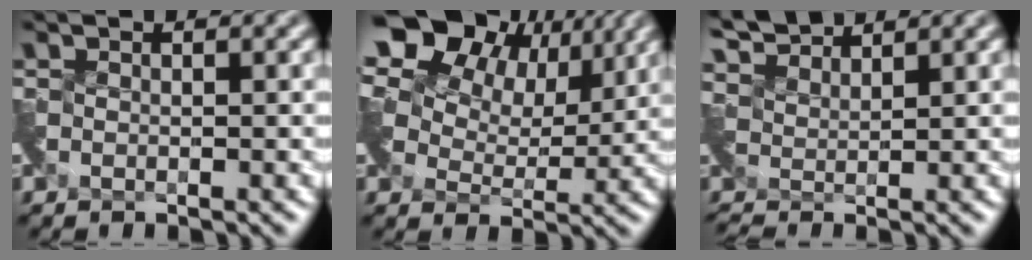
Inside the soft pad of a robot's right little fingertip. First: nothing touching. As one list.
[{"total": 15.6, "force": [8.4, 9.7, 9.0], "torque": [-0.158, 0.043, 0.124]}, {"total": 3.5, "force": [3.5, 0.4, 0.1], "torque": [-0.019, 0.010, 0.075]}]